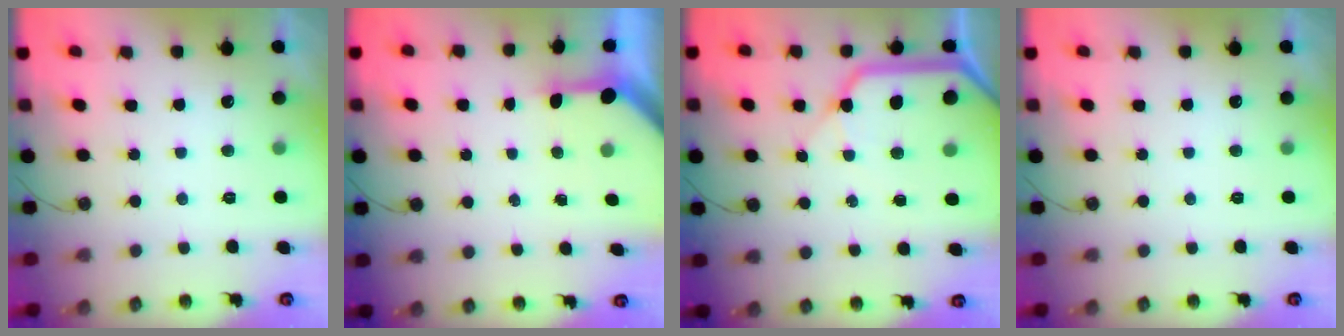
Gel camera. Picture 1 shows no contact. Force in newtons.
{"total": 3.5, "press": 3.5, "slide": 0.4}
{"total": 12.7, "press": 12.6, "slide": 1.6}
{"total": 0.0}